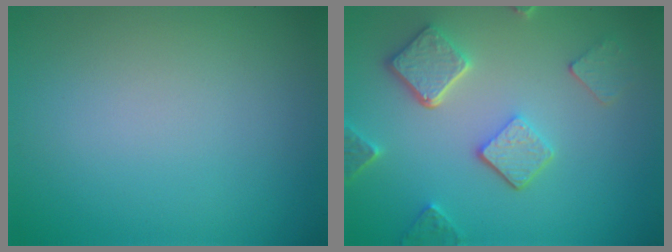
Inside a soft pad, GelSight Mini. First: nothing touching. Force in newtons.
{"total": 5.0, "press": 3.9, "slide": 3.2}